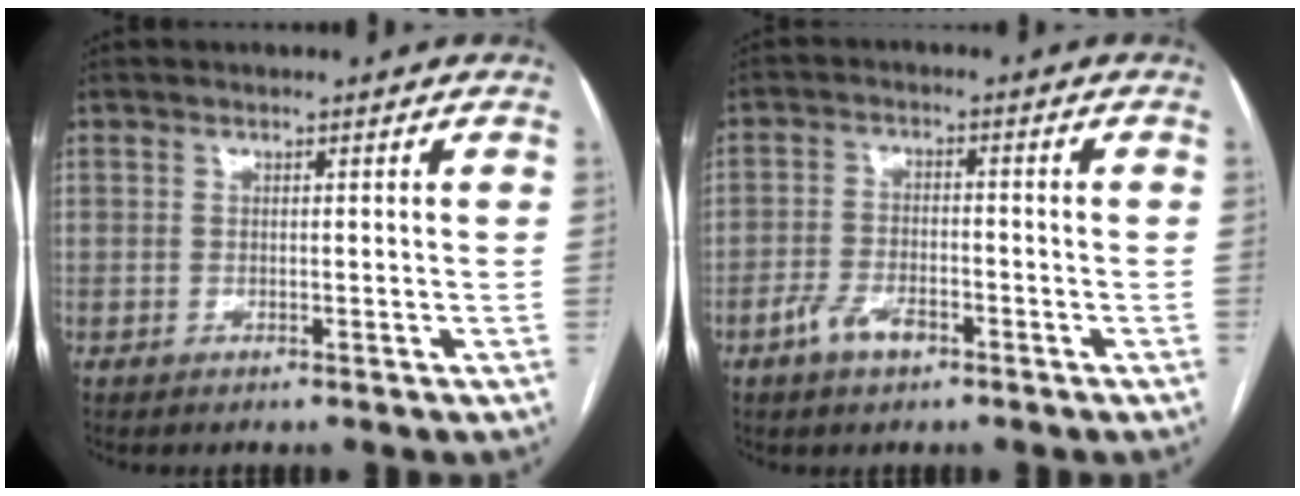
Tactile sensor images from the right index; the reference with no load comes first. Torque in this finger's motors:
{"motor_torque": [0.46, -0.58, 0.11, 0.09]}